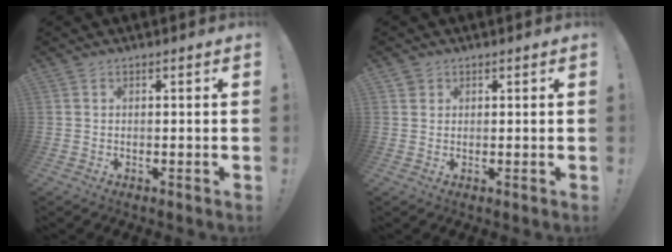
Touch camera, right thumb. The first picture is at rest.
{"total": 1.4, "force": [1.0, 1.1, 0.1], "torque": [0.001, -0.004, 0.017]}